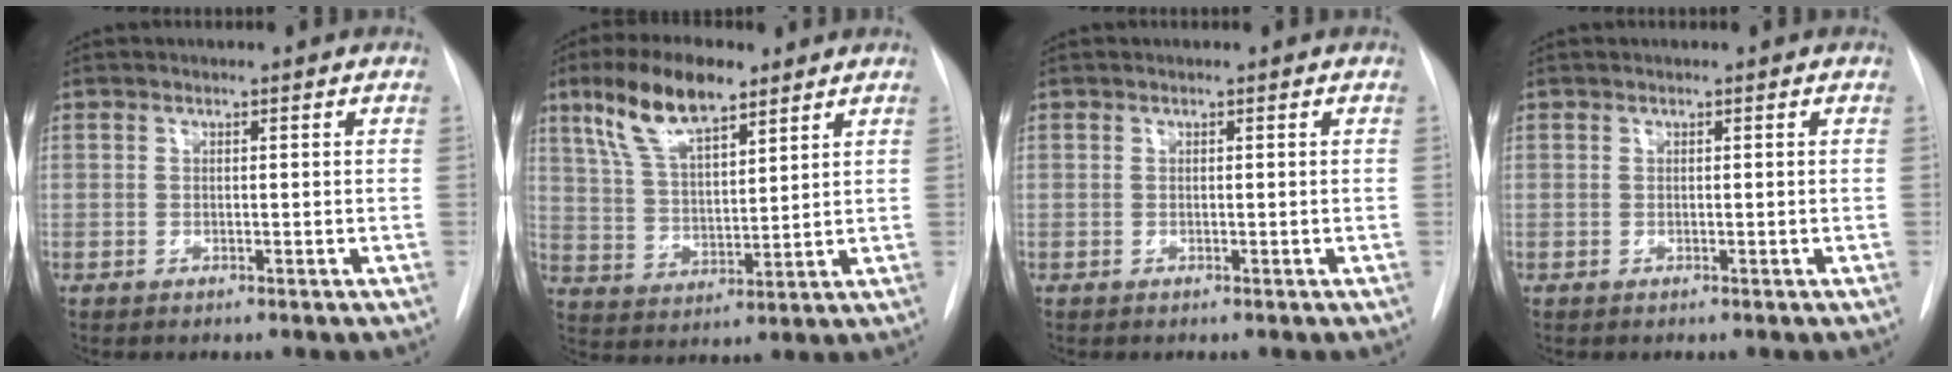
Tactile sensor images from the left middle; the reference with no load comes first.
{"total": 12.1, "force": [7.8, 3.7, 8.4], "torque": [-0.168, 0.018, 0.151]}
{"total": 0.0}
{"total": 0.0}